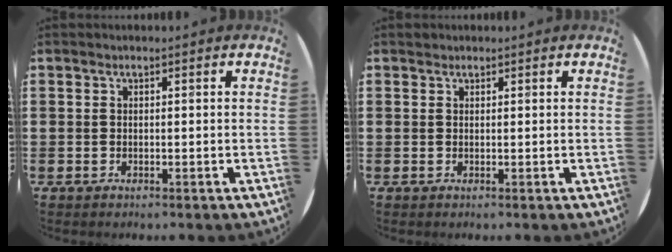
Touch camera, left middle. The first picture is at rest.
{"total": 0.5, "force": [0.4, 0.2, -0.2], "torque": [0.012, 0.002, 0.006]}